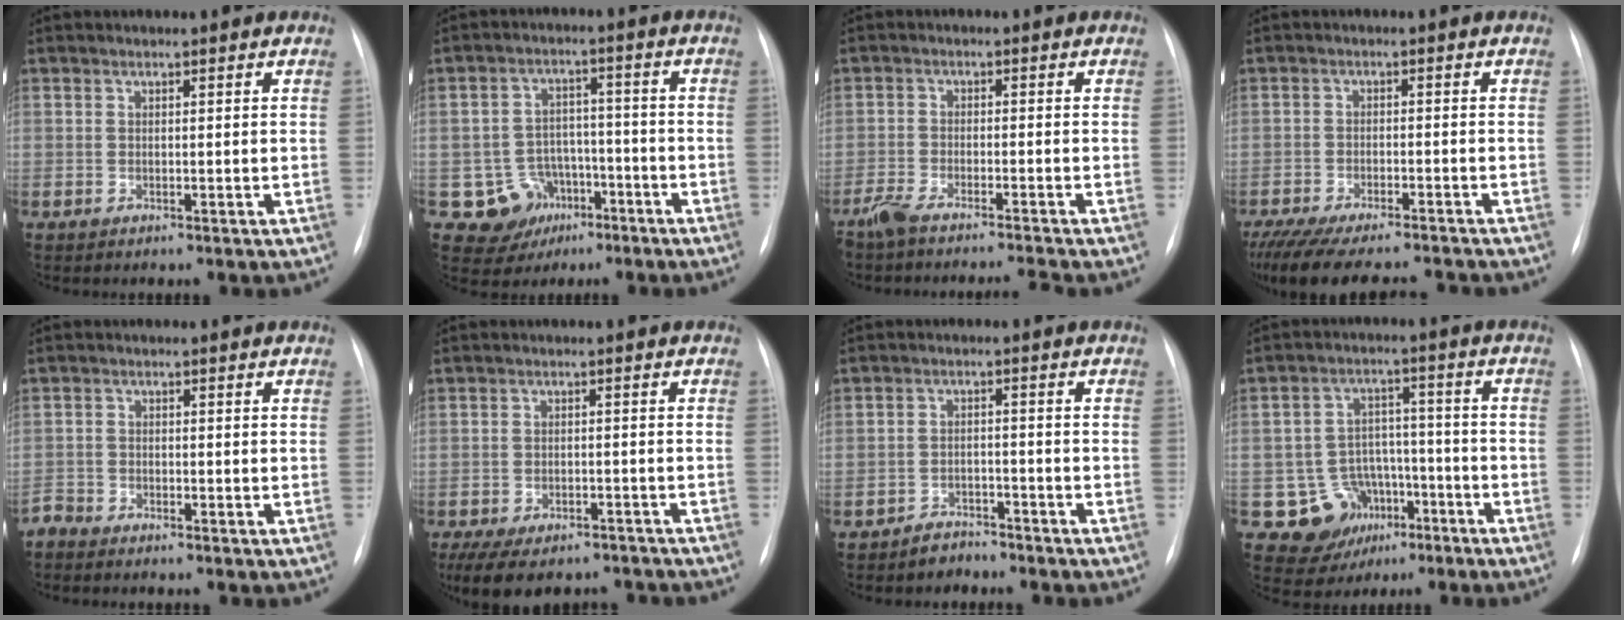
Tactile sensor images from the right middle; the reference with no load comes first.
{"total": 7.7, "force": [-3.4, 6.9, 1.0], "torque": [-0.009, 0.012, -0.043]}
{"total": 6.1, "force": [-5.4, -0.8, 2.6], "torque": [-0.044, -0.013, -0.094]}
{"total": 15.1, "force": [-13.5, 1.9, 6.5], "torque": [-0.127, -0.025, -0.195]}
{"total": 1.9, "force": [-1.9, 0.1, -0.2], "torque": [0.006, -0.007, -0.039]}
{"total": 12.5, "force": [-10.5, 4.8, 4.9], "torque": [-0.094, 0.001, -0.136]}
{"total": 2.9, "force": [-2.6, 1.3, -0.1], "torque": [-0.006, 0.003, -0.041]}
{"total": 8.8, "force": [-4.0, 7.7, 1.6], "torque": [-0.015, 0.032, -0.050]}